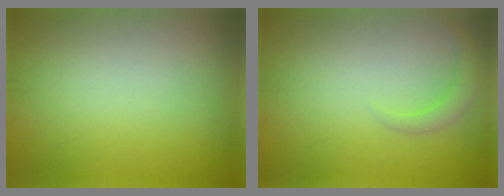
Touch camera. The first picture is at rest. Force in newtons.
{"total": 1.7, "press": 1.7, "slide": 0.3}